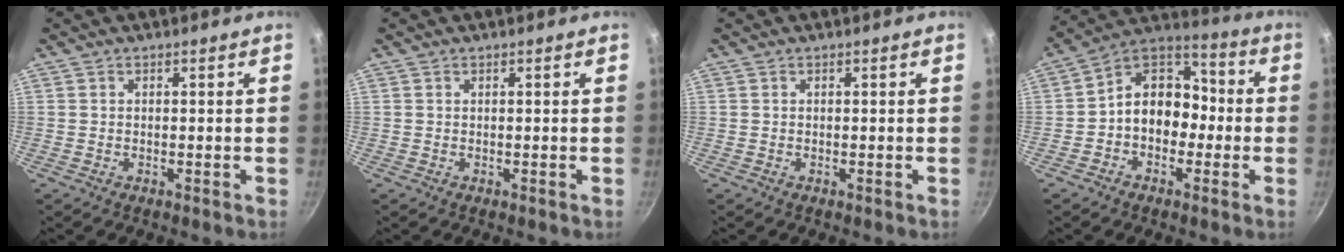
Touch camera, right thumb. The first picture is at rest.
{"total": 0.0}
{"total": 0.0}
{"total": 12.1, "force": [-1.8, 9.3, 7.4], "torque": [-0.065, 0.053, -0.051]}